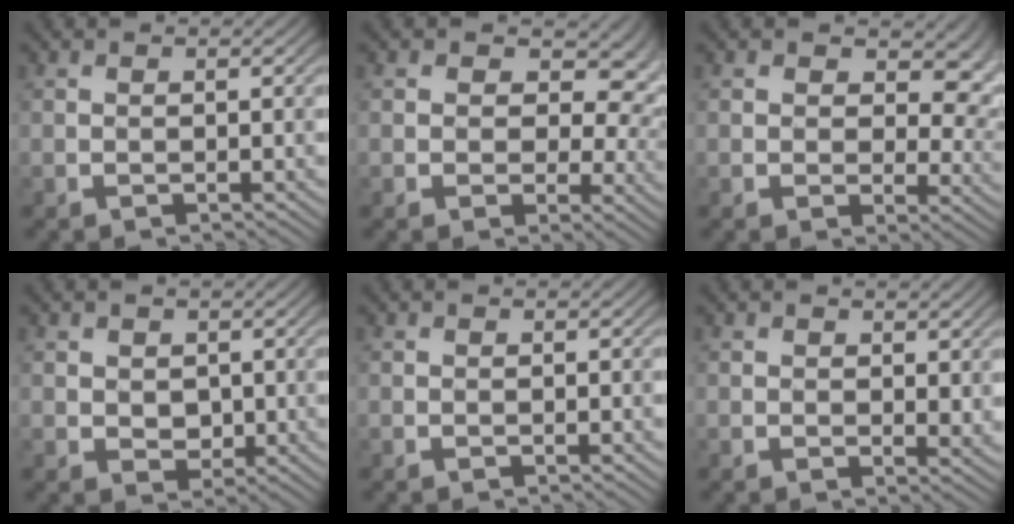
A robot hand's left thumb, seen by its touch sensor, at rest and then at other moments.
{"total": 9.9, "force": [1.7, 7.0, 6.7], "torque": [-0.113, 0.001, 0.030]}
{"total": 9.1, "force": [2.9, 5.9, 6.2], "torque": [-0.119, -0.007, 0.051]}
{"total": 3.2, "force": [0.3, 2.8, 1.5], "torque": [-0.051, 0.000, -0.004]}
{"total": 0.0}
{"total": 2.6, "force": [1.5, 1.7, 1.4], "torque": [-0.033, -0.004, 0.027]}